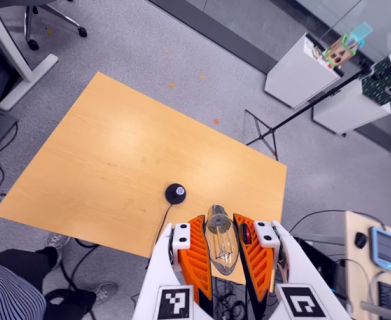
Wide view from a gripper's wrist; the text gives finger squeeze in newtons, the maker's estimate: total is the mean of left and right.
{"total": 22.7, "left": 24.3, "right": 21.1}